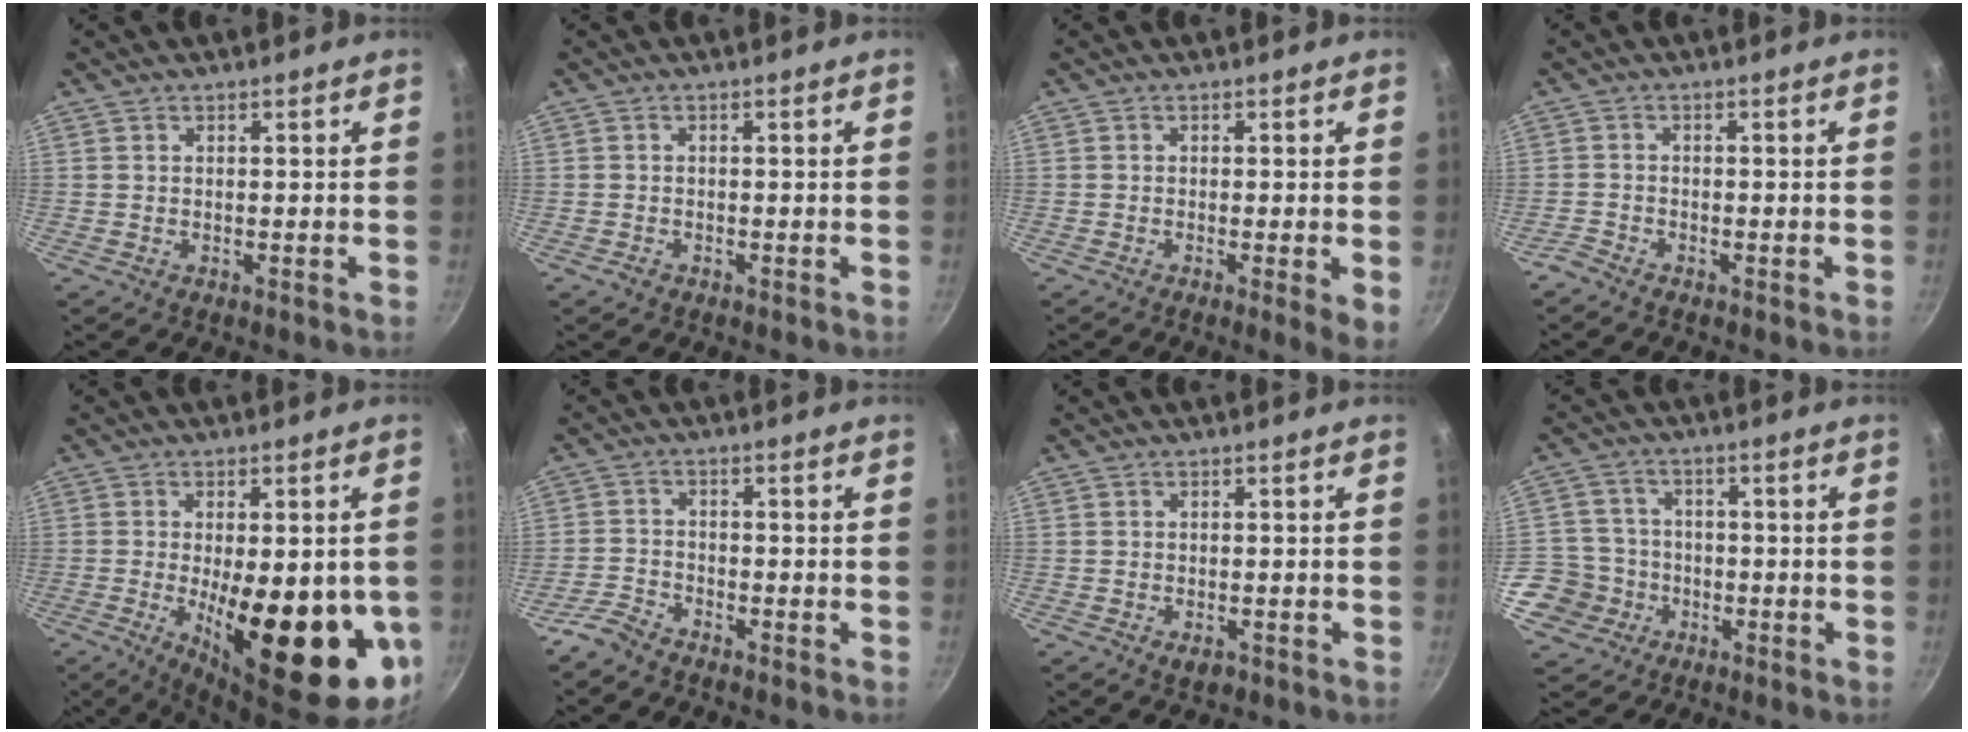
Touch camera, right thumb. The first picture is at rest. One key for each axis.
{"total": 1.0, "fx": -0.7, "fy": 0.7, "fz": 0.3, "tx": -0.010, "ty": 0.007, "tz": -0.013}
{"total": 4.3, "fx": -0.8, "fy": 0.7, "fz": 4.2, "tx": -0.054, "ty": -0.009, "tz": -0.011}
{"total": 1.9, "fx": -1.7, "fy": 0.6, "fz": 0.5, "tx": -0.021, "ty": 0.013, "tz": -0.038}
{"total": 22.6, "fx": -3.9, "fy": 8.4, "fz": 20.6, "tx": -0.270, "ty": -0.022, "tz": -0.042}
{"total": 3.7, "fx": -3.3, "fy": 1.4, "fz": 1.2, "tx": -0.027, "ty": 0.026, "tz": -0.072}
{"total": 2.1, "fx": -1.0, "fy": 1.2, "fz": 1.5, "tx": -0.022, "ty": 0.002, "tz": -0.013}
{"total": 8.9, "fx": -2.9, "fy": 8.3, "fz": 1.7, "tx": -0.008, "ty": 0.033, "tz": -0.059}